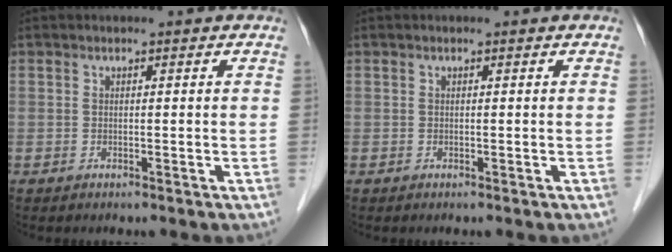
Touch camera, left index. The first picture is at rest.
{"total": 0.0}